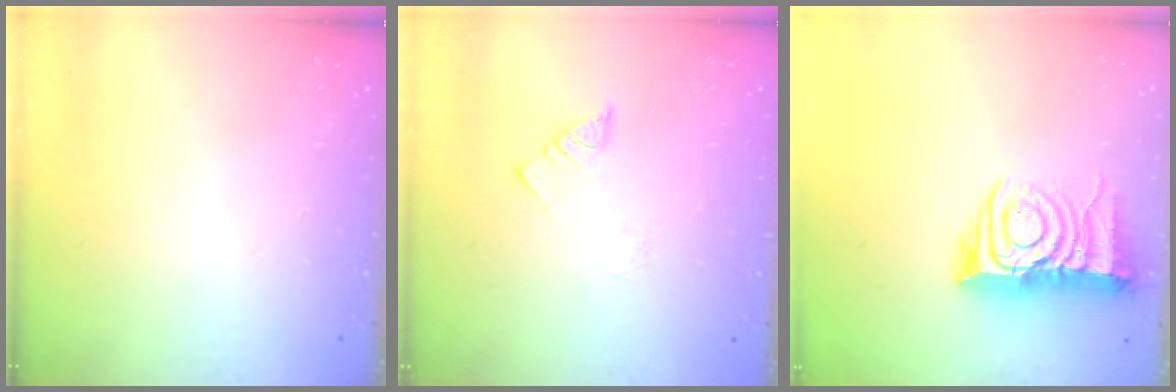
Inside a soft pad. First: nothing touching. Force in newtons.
{"total": 2.8, "press": 2.8, "slide": 0.3}
{"total": 10.3, "press": 10.2, "slide": 1.1}